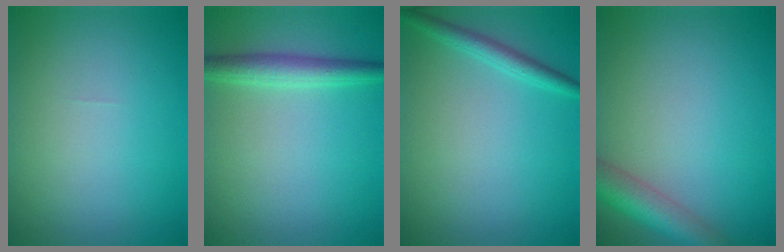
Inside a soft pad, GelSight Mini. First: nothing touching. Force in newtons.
{"total": 2.8, "press": 2.8, "slide": 0.1}
{"total": 2.0, "press": 2.0, "slide": 0.1}
{"total": 4.4, "press": 4.4, "slide": 0.3}